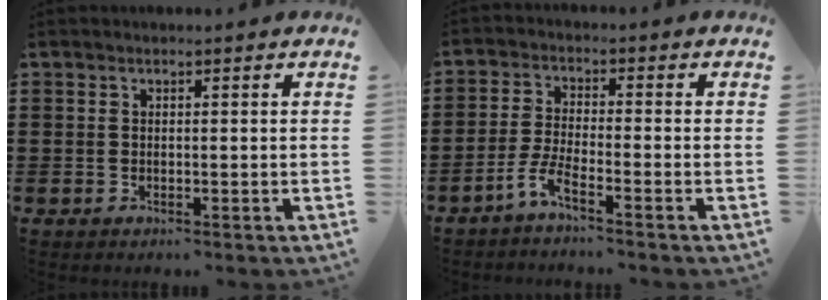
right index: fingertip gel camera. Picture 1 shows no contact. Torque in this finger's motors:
{"motor_torque": [0.39, 0.81, 0.17, 0.09]}